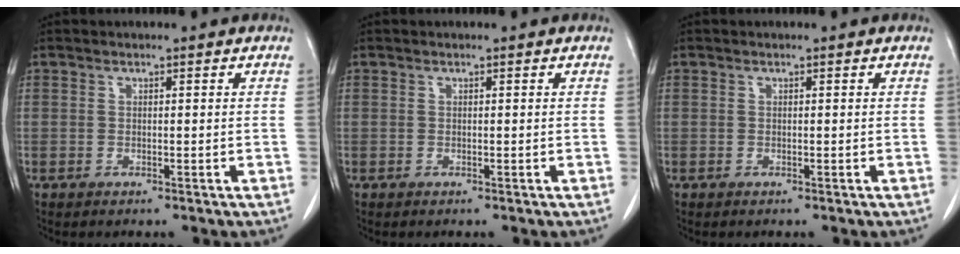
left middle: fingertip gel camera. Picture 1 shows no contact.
{"total": 0.0}
{"total": 0.0}